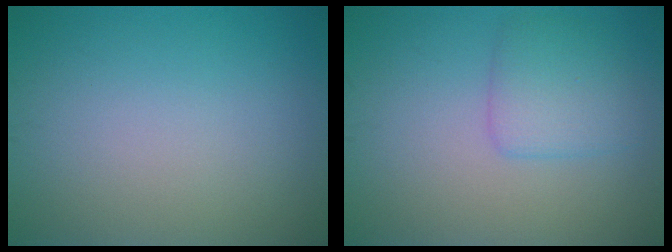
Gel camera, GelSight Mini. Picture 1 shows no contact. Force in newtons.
{"total": 2.8, "press": 2.8, "slide": 0.2}